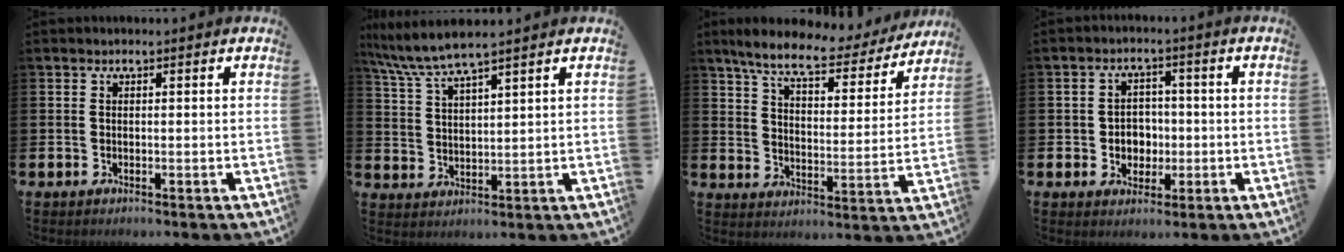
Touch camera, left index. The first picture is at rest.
{"total": 5.9, "force": [5.4, 0.2, 2.3], "torque": [-0.071, -0.020, 0.098]}
{"total": 8.3, "force": [7.4, 1.6, 3.5], "torque": [-0.097, -0.042, 0.125]}
{"total": 3.5, "force": [-0.3, 3.3, 1.2], "torque": [-0.018, 0.001, -0.016]}